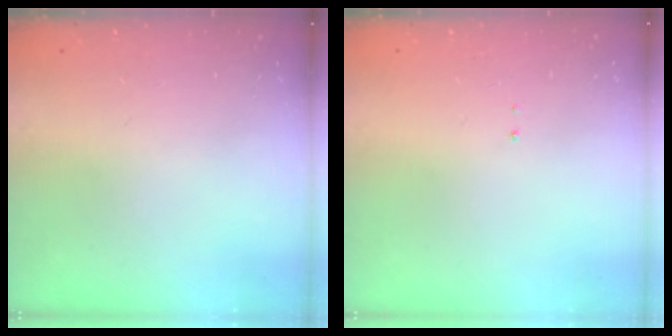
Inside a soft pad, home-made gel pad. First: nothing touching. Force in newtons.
{"total": 0.7, "press": 0.7, "slide": 0.1}